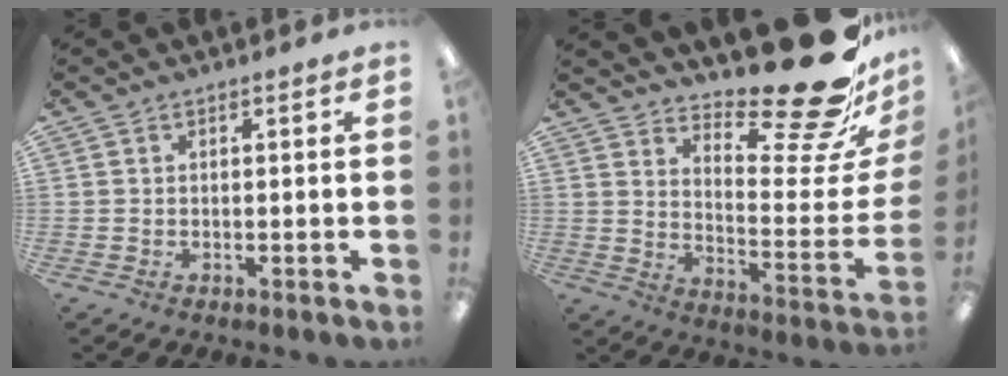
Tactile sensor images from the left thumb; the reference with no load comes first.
{"total": 23.1, "force": [17.0, 6.0, 14.5], "torque": [-0.163, -0.137, 0.270]}